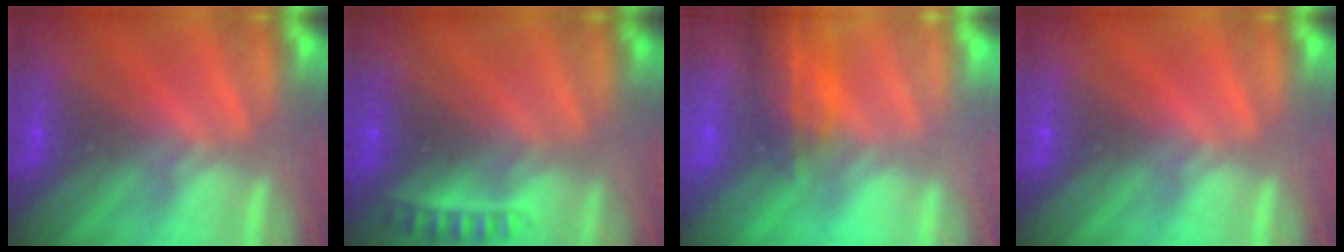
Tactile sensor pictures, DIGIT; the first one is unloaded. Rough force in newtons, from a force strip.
{"total": 2.4}
{"total": 7.2}
{"total": 0.0}